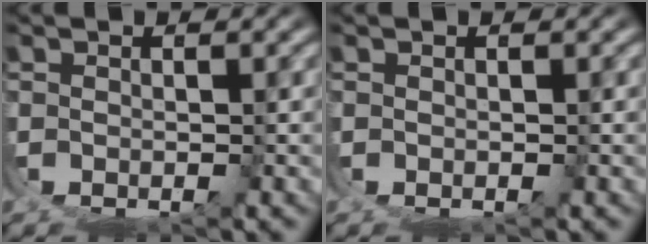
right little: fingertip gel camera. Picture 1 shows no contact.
{"total": 0.0}